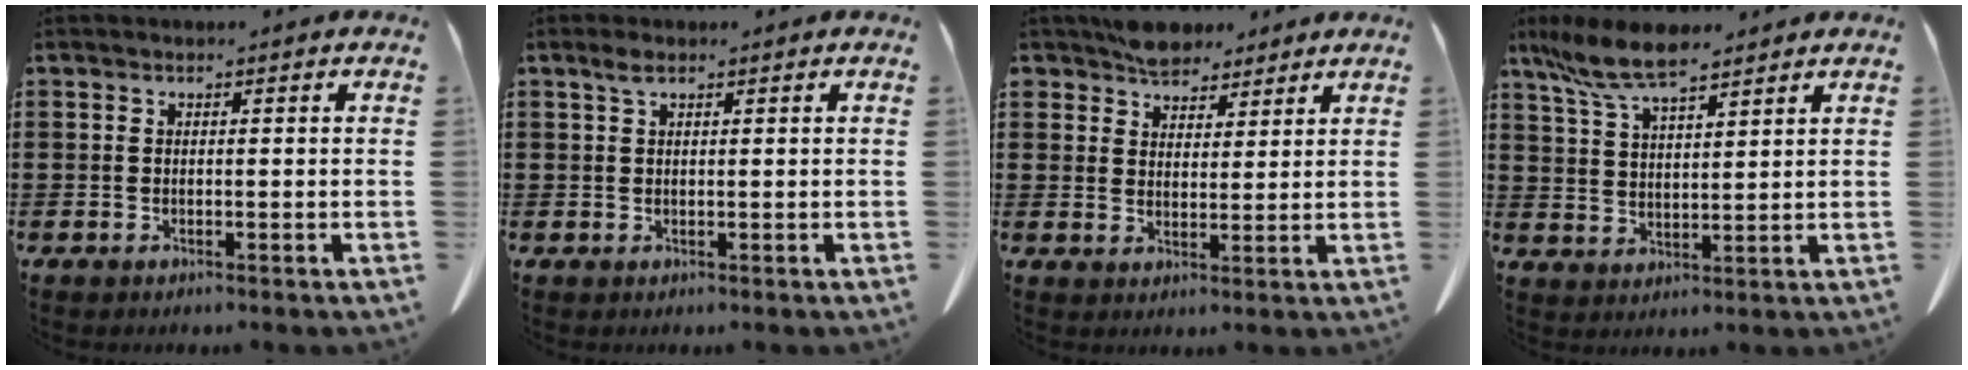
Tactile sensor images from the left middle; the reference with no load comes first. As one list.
[{"total": 1.4, "force": [0.7, 0.6, 1.1], "torque": [-0.025, 0.002, 0.014]}, {"total": 5.3, "force": [4.7, 2.2, 0.8], "torque": [-0.032, -0.005, 0.094]}, {"total": 8.4, "force": [6.4, 2.0, 5.0], "torque": [-0.114, -0.007, 0.119]}]